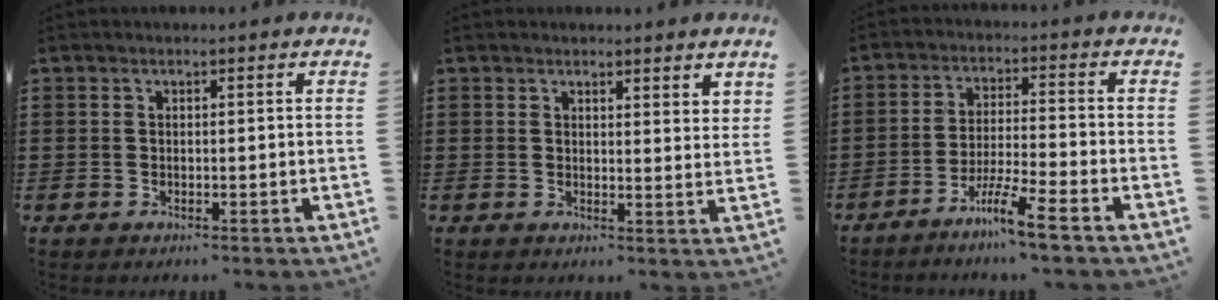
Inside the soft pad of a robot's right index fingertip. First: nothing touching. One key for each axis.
{"total": 1.9, "fx": 1.9, "fy": 0.3, "fz": 0.3, "tx": -0.011, "ty": 0.005, "tz": 0.037}
{"total": 7.1, "fx": -5.4, "fy": -0.3, "fz": 4.6, "tx": -0.095, "ty": -0.010, "tz": -0.104}